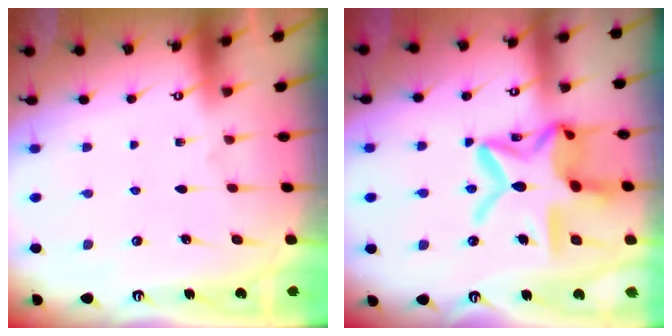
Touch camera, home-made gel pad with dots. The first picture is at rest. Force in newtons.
{"total": 21.4, "press": 21.4, "slide": 1.6}